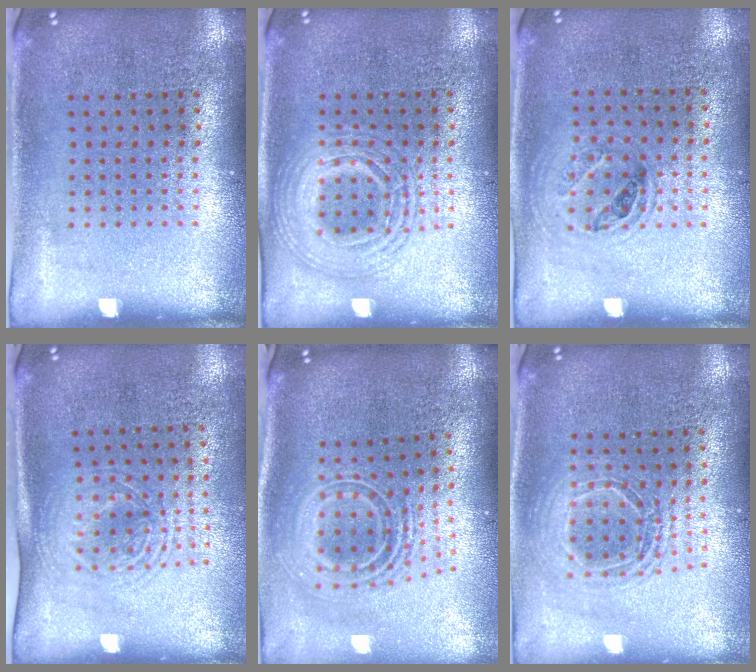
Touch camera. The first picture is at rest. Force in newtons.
{"total": 2.5, "press": 2.4, "slide": 0.2}
{"total": 1.0, "press": 0.9, "slide": 0.5}
{"total": 1.7, "press": 1.4, "slide": 1.1}
{"total": 2.6, "press": 1.8, "slide": 1.9}
{"total": 1.6, "press": 1.3, "slide": 0.8}